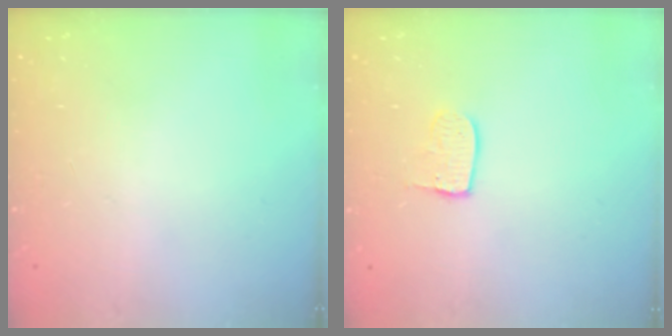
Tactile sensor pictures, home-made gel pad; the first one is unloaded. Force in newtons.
{"total": 6.3, "press": 6.3, "slide": 0.3}